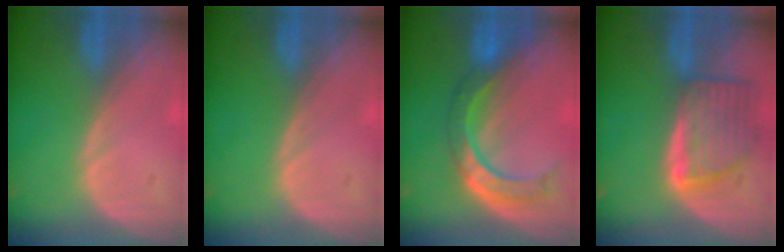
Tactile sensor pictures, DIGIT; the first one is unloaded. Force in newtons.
{"total": 0.0}
{"total": 8.0, "press": 7.2, "slide": 3.6}
{"total": 7.9, "press": 7.2, "slide": 3.3}